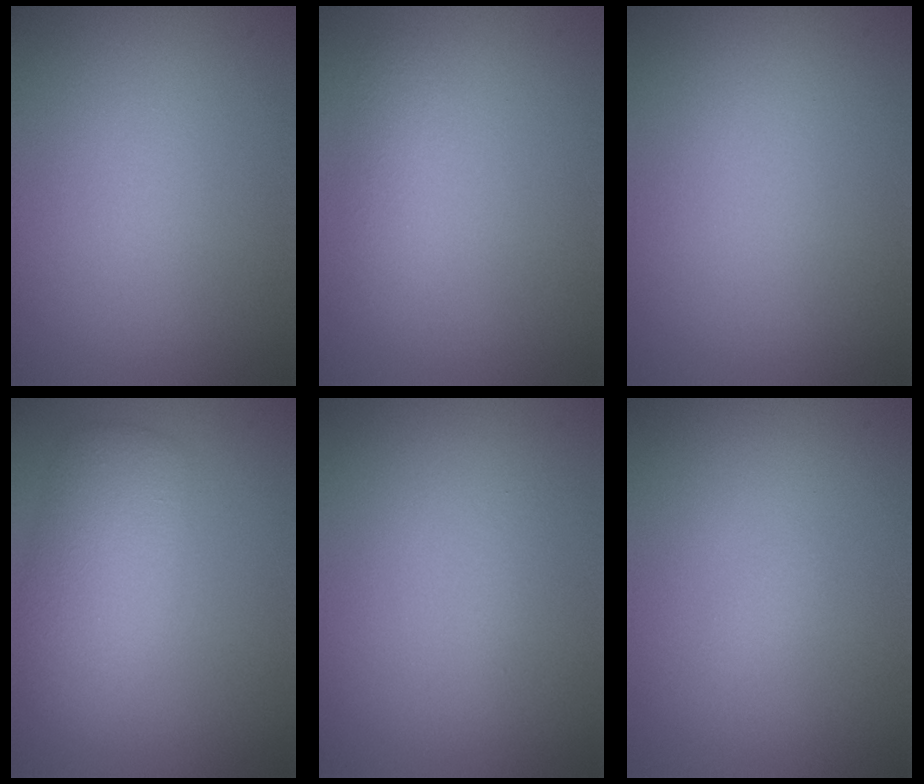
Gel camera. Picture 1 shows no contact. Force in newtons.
{"total": 1.7, "press": 1.7, "slide": 0.1}
{"total": 0.0}
{"total": 4.9, "press": 4.9, "slide": 0.1}
{"total": 0.6, "press": 0.6, "slide": 0.0}
{"total": 0.5, "press": 0.5, "slide": 0.0}